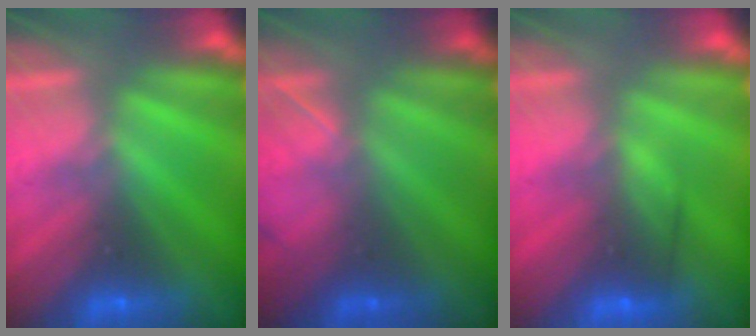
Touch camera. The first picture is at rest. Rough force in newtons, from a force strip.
{"total": 1.3}
{"total": 2.8}